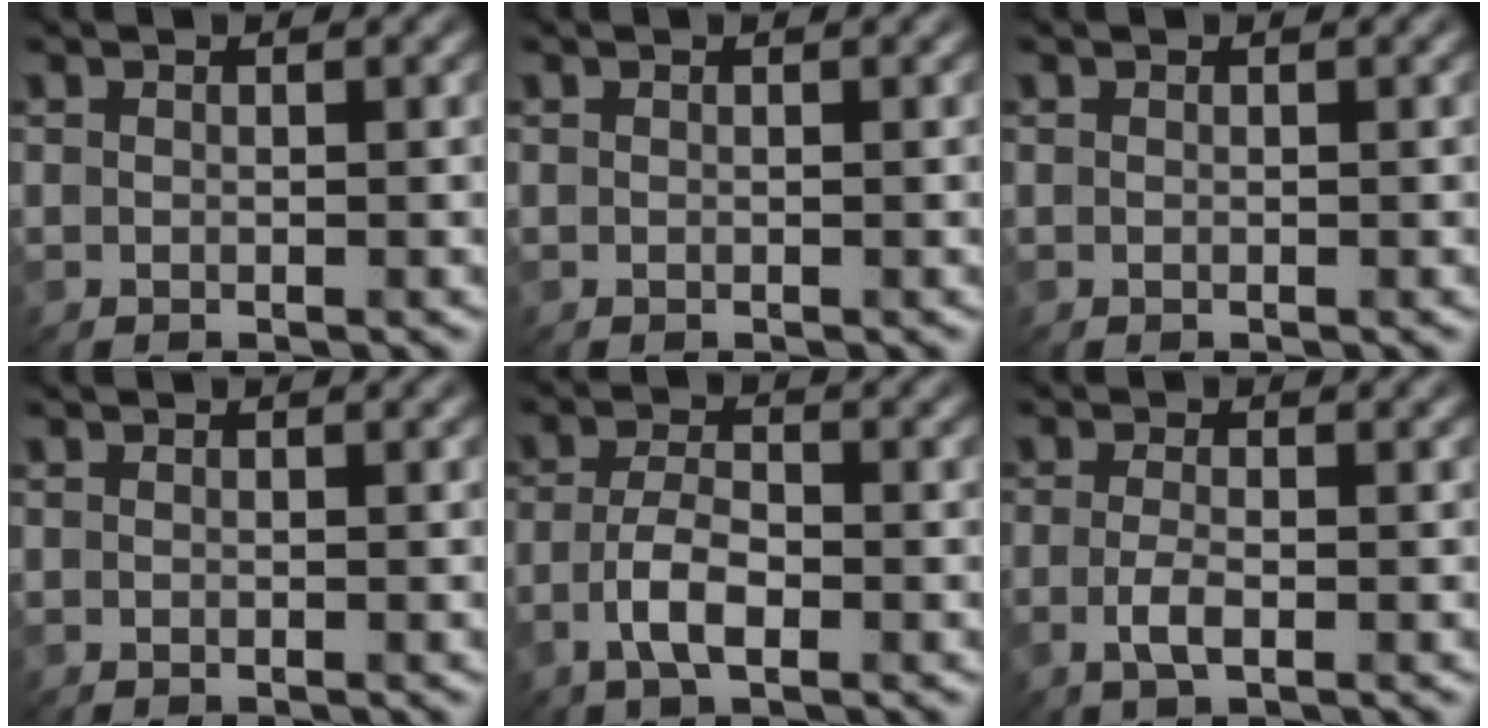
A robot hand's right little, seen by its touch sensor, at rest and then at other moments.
{"total": 0.0}
{"total": 0.0}
{"total": 0.0}
{"total": 3.6, "force": [-1.6, 1.3, 3.0], "torque": [-0.061, 0.006, -0.036]}
{"total": 2.0, "force": [-0.7, 0.6, 1.8], "torque": [-0.041, 0.001, -0.018]}